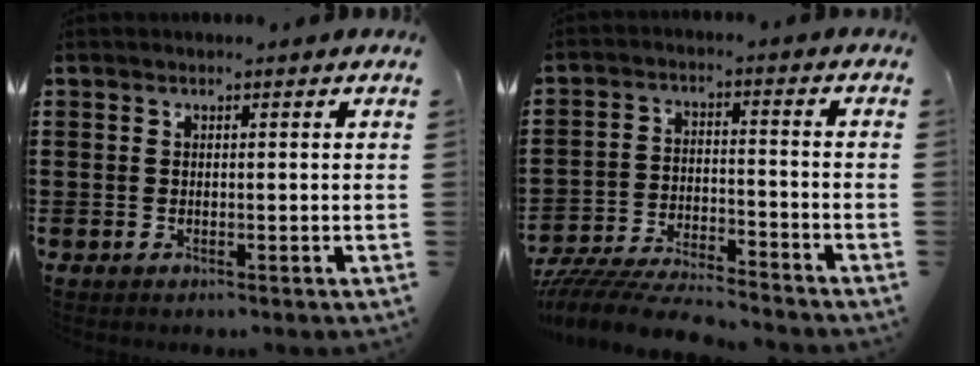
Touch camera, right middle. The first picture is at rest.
{"total": 7.0, "force": [-6.7, 0.6, 1.8], "torque": [-0.043, 0.004, -0.133]}